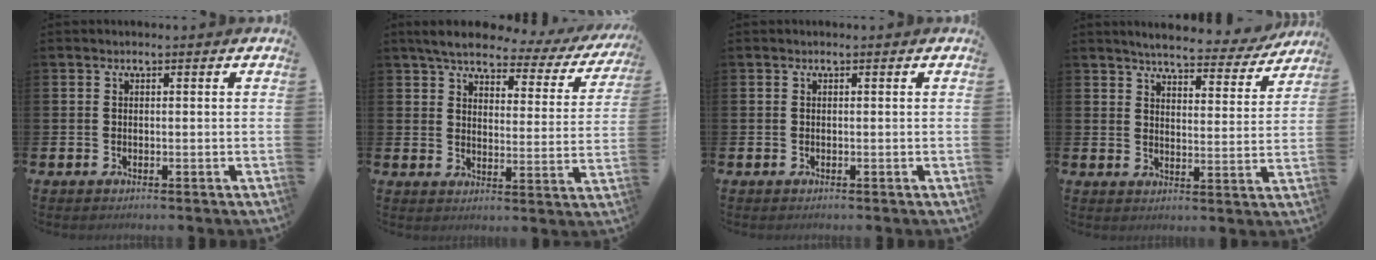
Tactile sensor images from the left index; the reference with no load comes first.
{"total": 4.9, "force": [4.1, 1.6, 2.3], "torque": [-0.061, -0.026, 0.061]}
{"total": 0.0}
{"total": 5.2, "force": [4.9, 0.8, 1.3], "torque": [-0.033, -0.034, 0.080]}